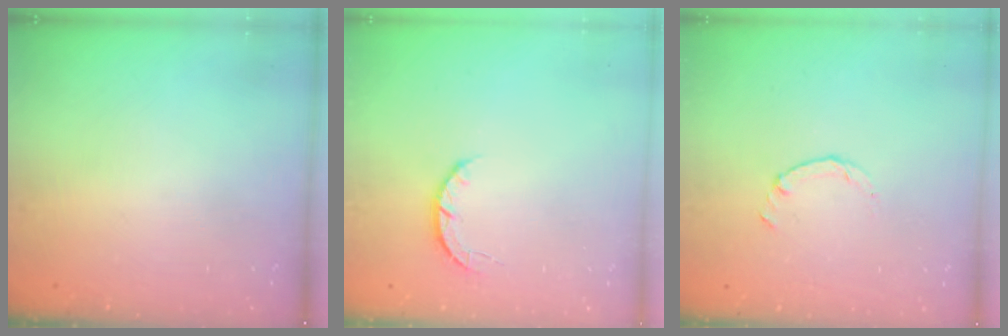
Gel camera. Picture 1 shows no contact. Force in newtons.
{"total": 3.3, "press": 3.3, "slide": 0.5}
{"total": 0.9, "press": 0.9, "slide": 0.3}